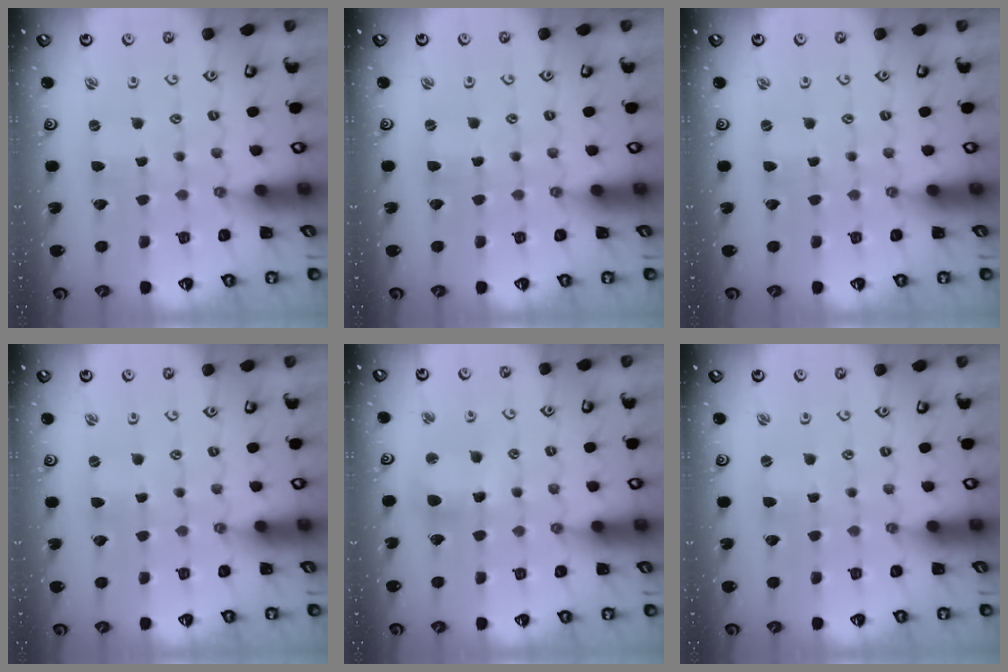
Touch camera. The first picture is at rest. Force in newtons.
{"total": 0.0}
{"total": 0.0}
{"total": 0.0}
{"total": 8.5, "press": 8.3, "slide": 1.4}
{"total": 0.0}